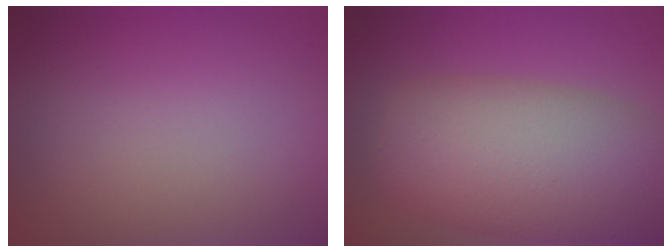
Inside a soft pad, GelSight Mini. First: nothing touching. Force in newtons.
{"total": 10.6, "press": 10.6, "slide": 0.6}